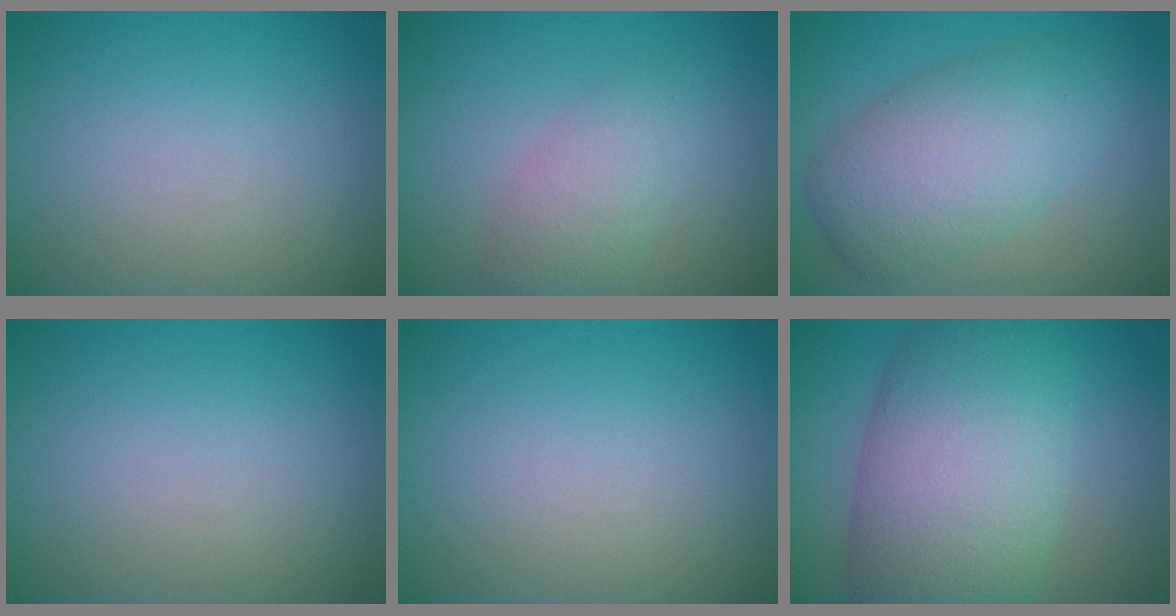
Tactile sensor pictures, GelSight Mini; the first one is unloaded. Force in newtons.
{"total": 3.0, "press": 3.0, "slide": 0.1}
{"total": 7.4, "press": 7.4, "slide": 0.2}
{"total": 0.0}
{"total": 0.0}
{"total": 12.4, "press": 12.4, "slide": 0.4}